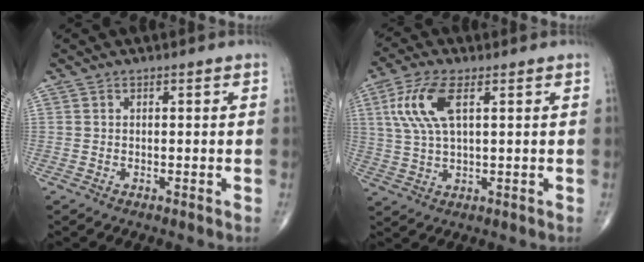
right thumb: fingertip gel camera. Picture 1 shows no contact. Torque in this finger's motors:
{"motor_torque": [-0.42, 0.63, 1.39, 0.50, 0.06]}